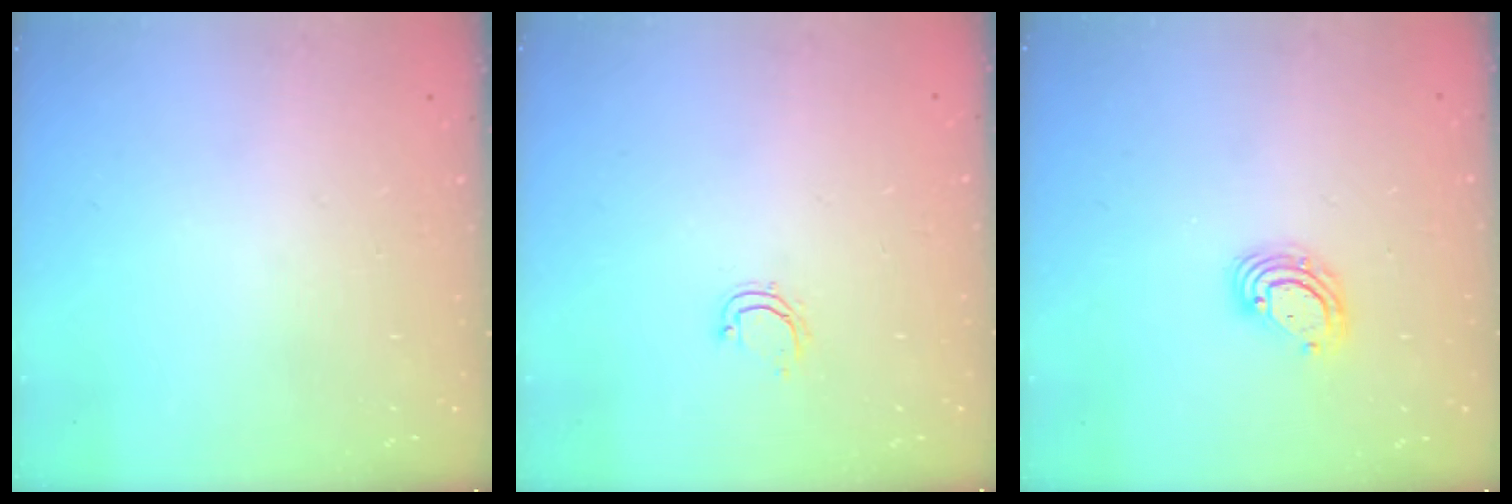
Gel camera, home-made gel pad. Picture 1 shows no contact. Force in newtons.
{"total": 3.7, "press": 3.7, "slide": 0.3}
{"total": 5.7, "press": 5.6, "slide": 0.8}